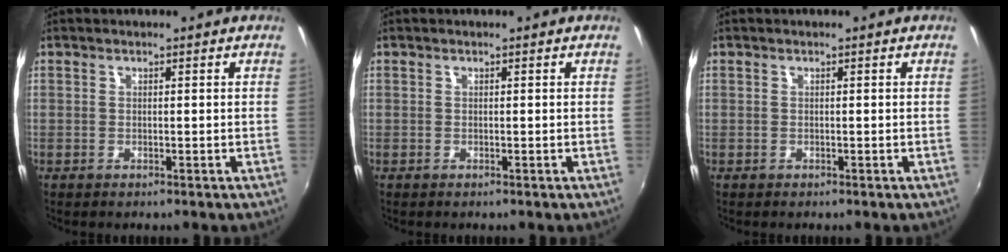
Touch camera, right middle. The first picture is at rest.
{"total": 0.0}
{"total": 0.0}